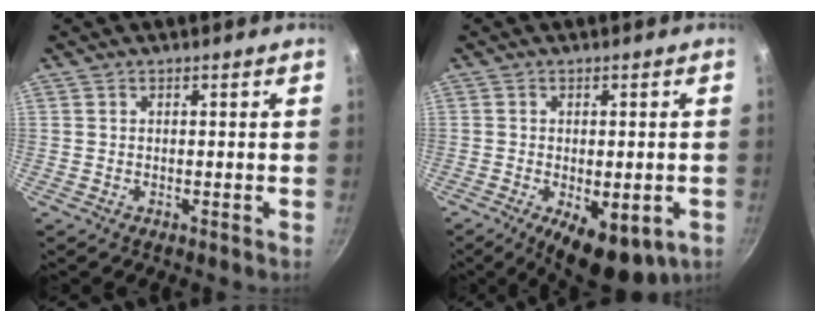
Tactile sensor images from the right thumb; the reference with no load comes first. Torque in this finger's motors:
{"motor_torque": [0.28, 0.31, 0.02, -0.04, 0.21]}